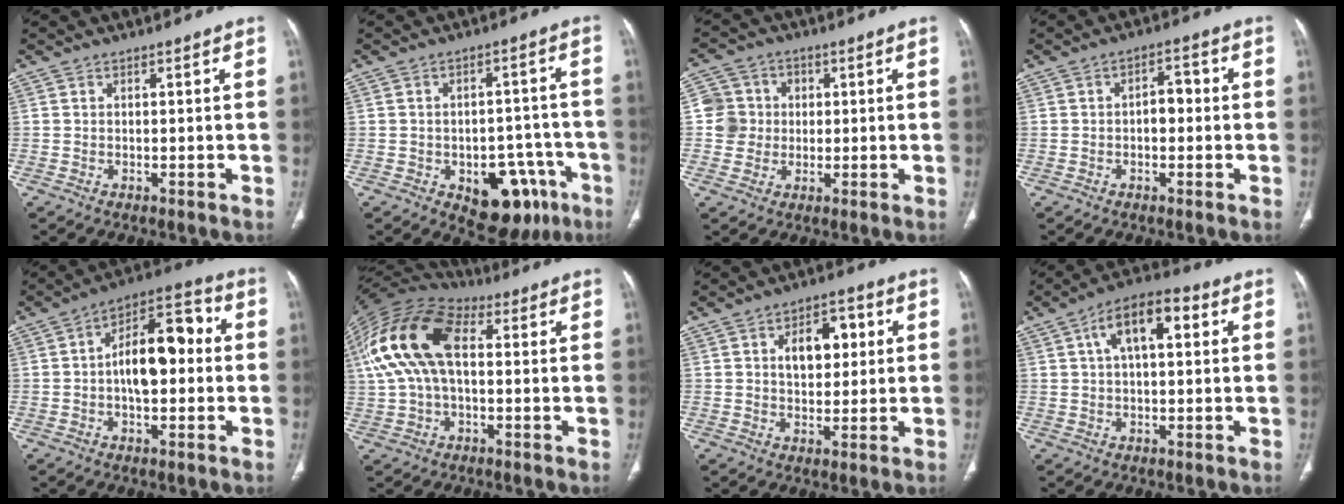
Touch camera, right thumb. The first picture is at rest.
{"total": 13.8, "force": [-6.3, 8.2, 9.1], "torque": [-0.074, 0.037, -0.073]}
{"total": 6.9, "force": [0.3, 6.9, 1.1], "torque": [0.013, 0.013, 0.001]}
{"total": 4.0, "force": [-0.3, 2.4, 3.2], "torque": [-0.033, 0.016, -0.011]}
{"total": 13.7, "force": [0.4, 7.1, 11.7], "torque": [-0.161, 0.039, -0.006]}
{"total": 18.2, "force": [3.0, 10.3, 14.8], "torque": [-0.306, 0.036, 0.048]}
{"total": 8.8, "force": [2.2, 5.4, 6.6], "torque": [-0.066, 0.006, 0.034]}
{"total": 10.7, "force": [3.2, 5.0, 8.8], "torque": [-0.138, 0.025, 0.044]}